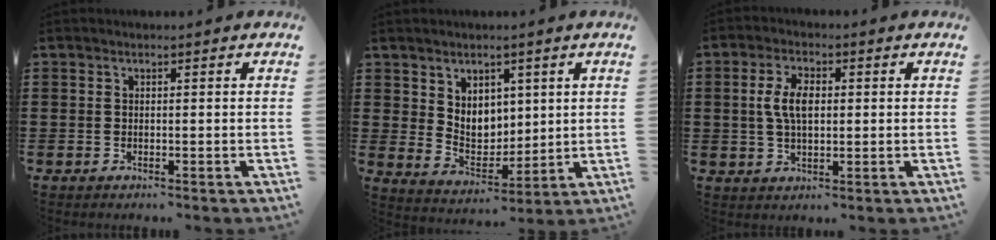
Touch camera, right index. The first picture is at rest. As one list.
[{"total": 5.4, "force": [3.1, 4.2, 1.5], "torque": [-0.045, -0.007, 0.057]}, {"total": 5.6, "force": [0.6, 2.8, 4.8], "torque": [-0.105, 0.009, 0.006]}]